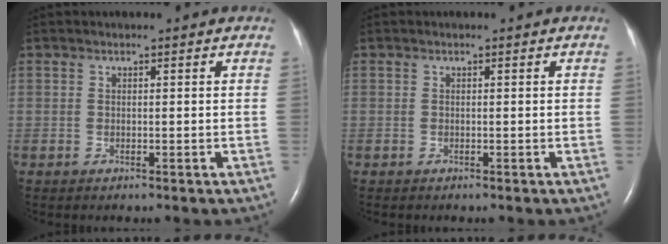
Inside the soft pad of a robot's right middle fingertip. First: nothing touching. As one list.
[{"total": 0.0}]